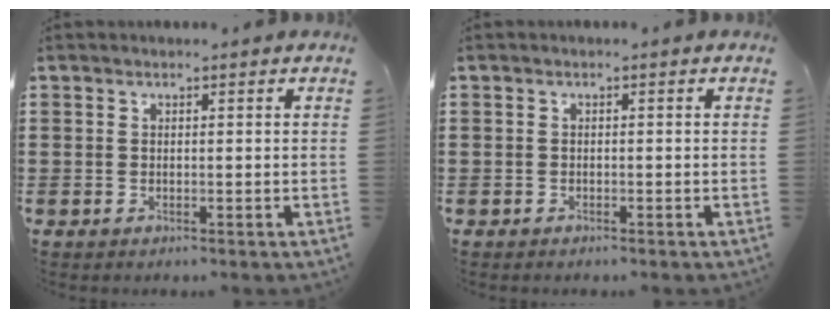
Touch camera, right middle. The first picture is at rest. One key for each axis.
{"total": 0.5, "fx": -0.5, "fy": 0.2, "fz": -0.1, "tx": -0.001, "ty": -0.001, "tz": -0.009}